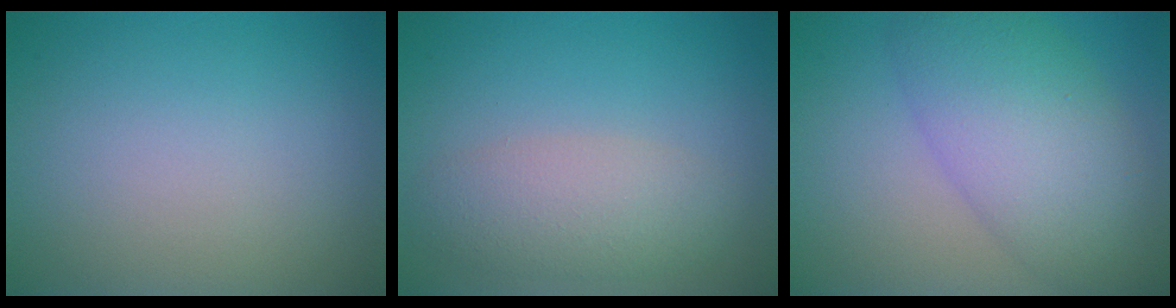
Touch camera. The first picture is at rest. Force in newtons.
{"total": 3.7, "press": 3.7, "slide": 0.2}
{"total": 7.6, "press": 7.6, "slide": 0.2}